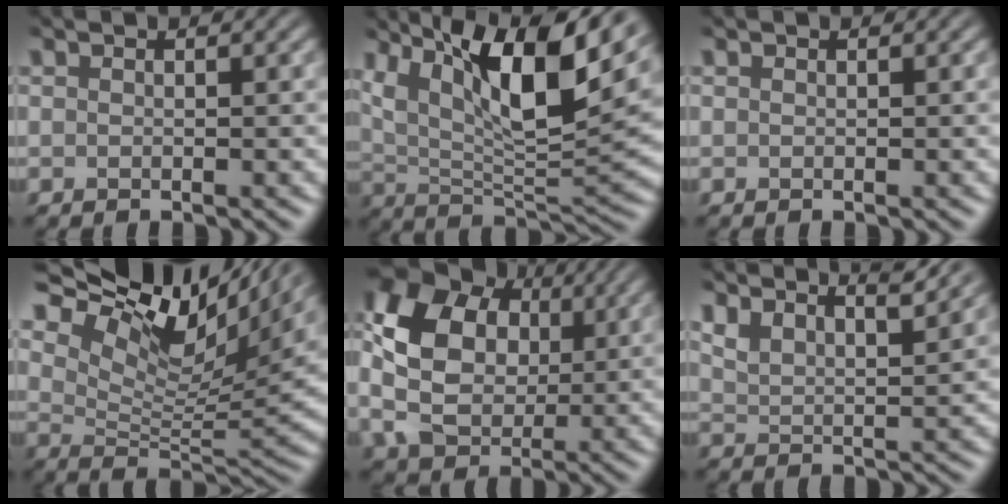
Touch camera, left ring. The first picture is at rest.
{"total": 12.7, "force": [6.0, 4.2, 10.4], "torque": [-0.166, 0.006, 0.103]}
{"total": 0.0}
{"total": 13.4, "force": [9.5, 4.6, 8.2], "torque": [-0.153, 0.026, 0.155]}
{"total": 11.2, "force": [1.3, 8.6, 6.9], "torque": [-0.139, 0.001, 0.019]}
{"total": 6.4, "force": [5.3, 1.7, 3.1], "torque": [-0.044, 0.021, 0.061]}